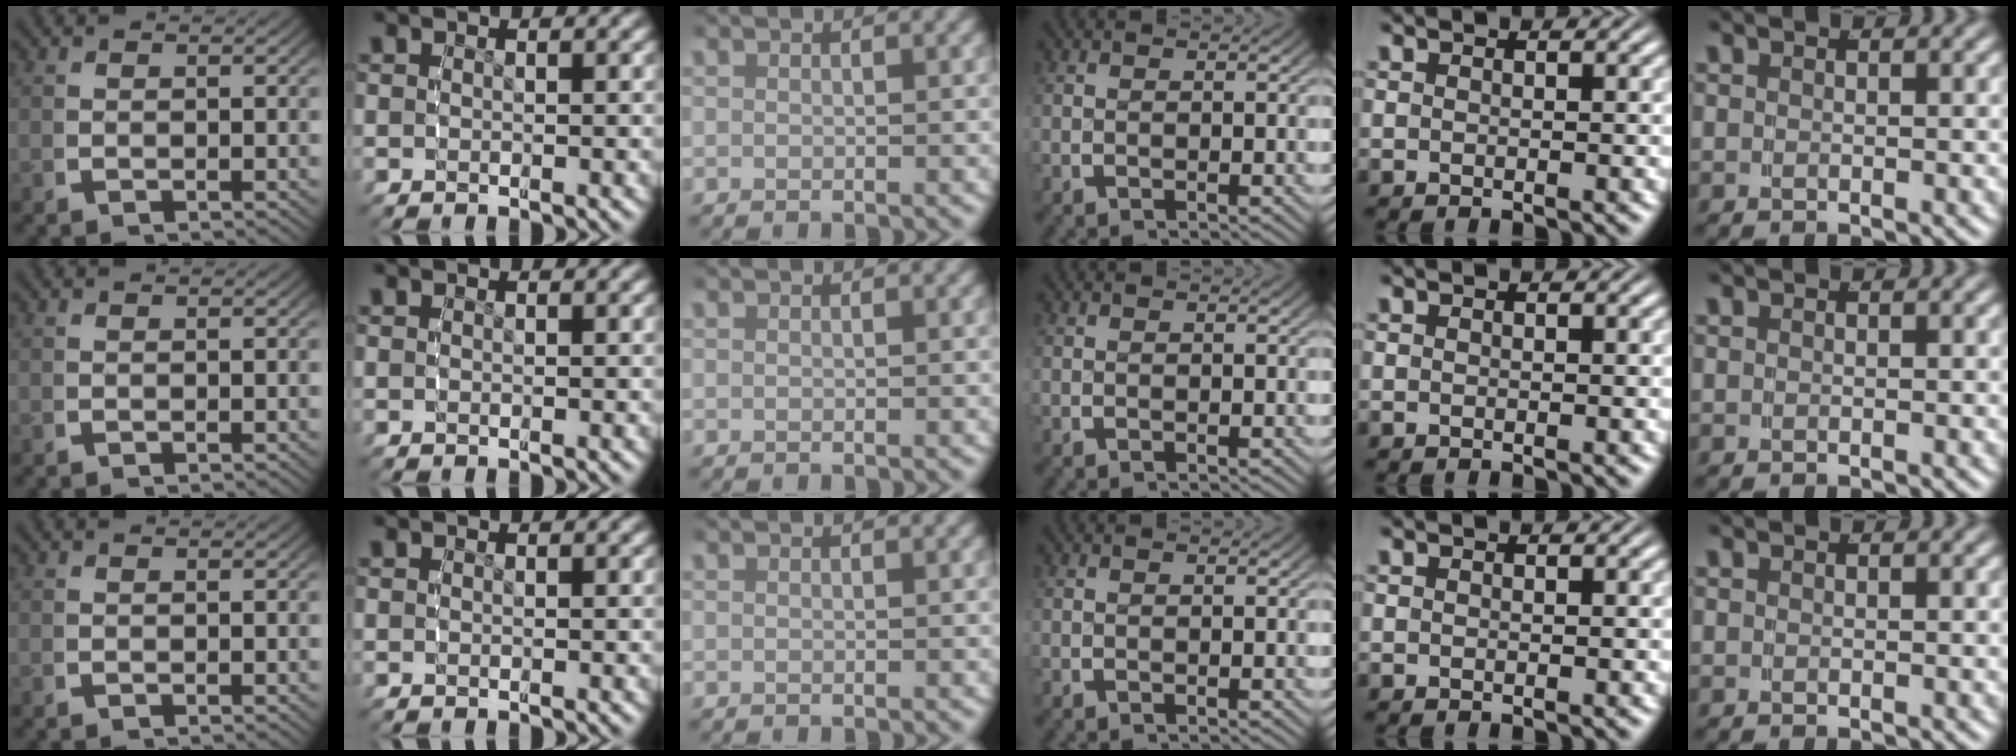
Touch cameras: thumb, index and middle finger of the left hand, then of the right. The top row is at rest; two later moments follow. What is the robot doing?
{"motion": "reach", "object": "shirt"}